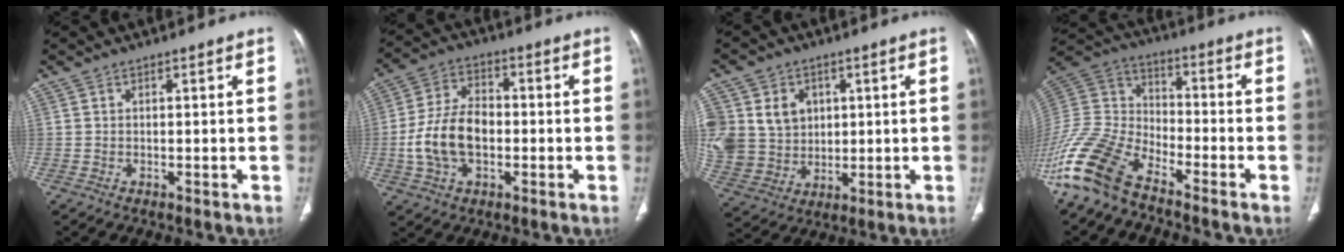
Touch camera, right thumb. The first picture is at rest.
{"total": 12.0, "force": [-1.8, 7.6, 9.1], "torque": [-0.173, 0.024, -0.035]}
{"total": 17.6, "force": [3.5, 15.1, 8.4], "torque": [-0.171, 0.015, 0.090]}
{"total": 15.1, "force": [-11.2, 6.6, 7.7], "torque": [-0.159, 0.062, -0.227]}